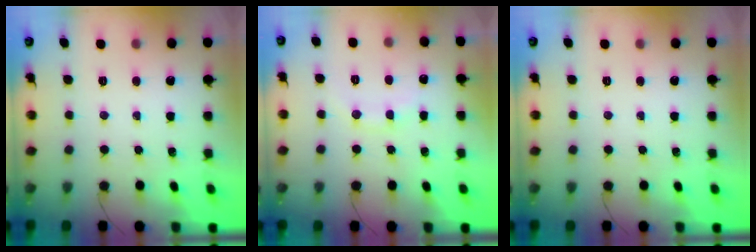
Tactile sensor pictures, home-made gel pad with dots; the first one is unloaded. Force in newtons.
{"total": 9.1, "press": 9.0, "slide": 1.5}
{"total": 0.0}